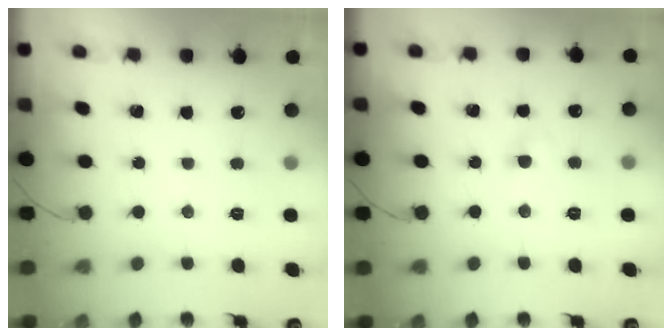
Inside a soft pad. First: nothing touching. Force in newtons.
{"total": 3.4, "press": 3.3, "slide": 1.0}